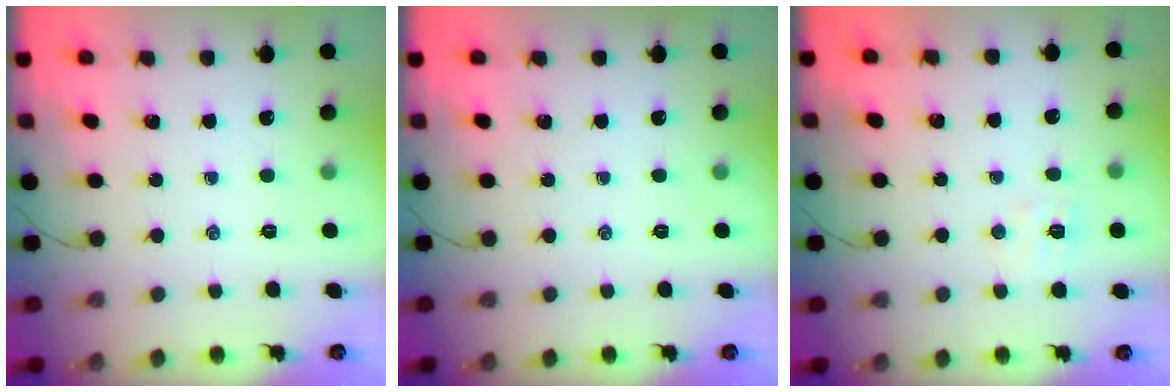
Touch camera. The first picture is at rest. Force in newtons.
{"total": 0.0}
{"total": 5.2, "press": 5.1, "slide": 1.2}